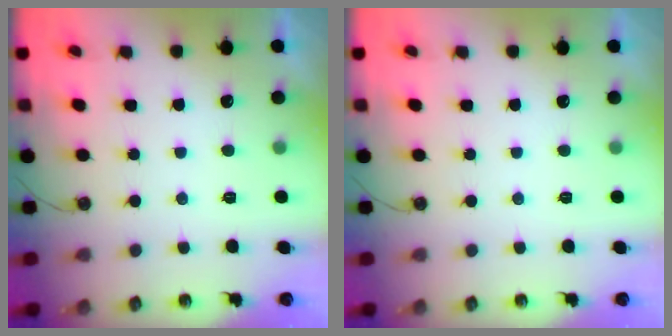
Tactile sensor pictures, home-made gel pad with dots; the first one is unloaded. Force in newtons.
{"total": 0.0}